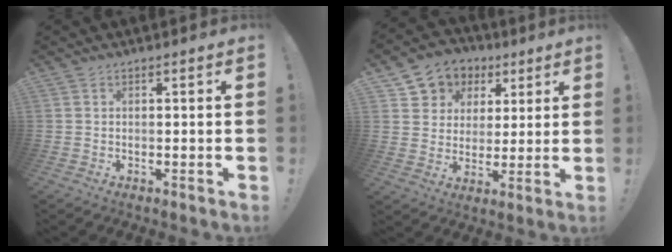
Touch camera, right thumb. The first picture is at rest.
{"total": 8.6, "force": [3.5, 7.6, 1.7], "torque": [-0.025, -0.025, 0.072]}